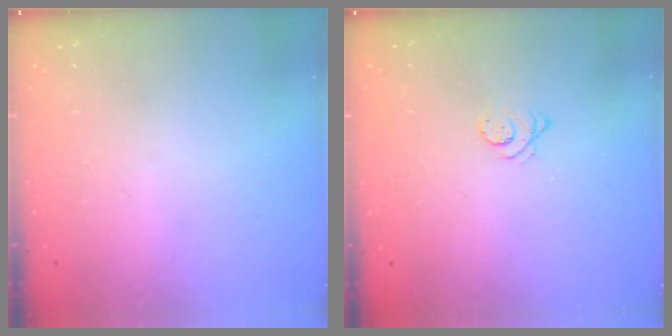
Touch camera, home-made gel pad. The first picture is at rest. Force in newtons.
{"total": 3.3, "press": 3.3, "slide": 0.4}